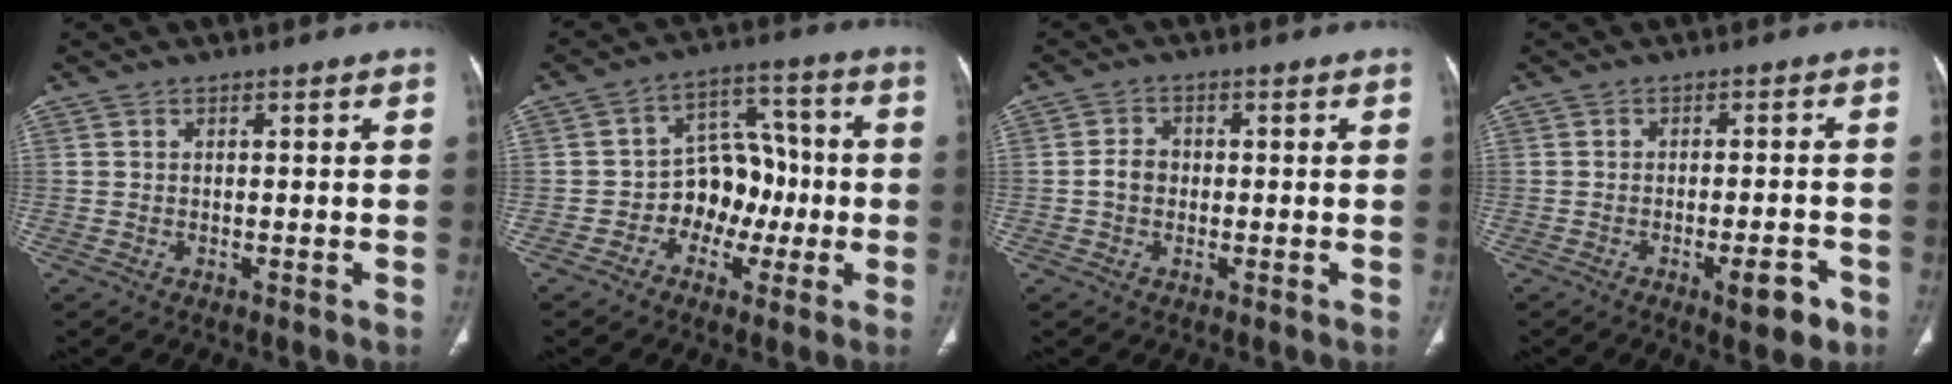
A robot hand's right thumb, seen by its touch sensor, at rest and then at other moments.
{"total": 10.5, "force": [-2.6, 8.1, 6.0], "torque": [-0.042, 0.050, -0.048]}
{"total": 3.1, "force": [-0.4, 2.5, 1.7], "torque": [-0.024, 0.011, -0.013]}
{"total": 6.0, "force": [-3.5, 1.8, 4.5], "torque": [-0.048, 0.020, -0.044]}